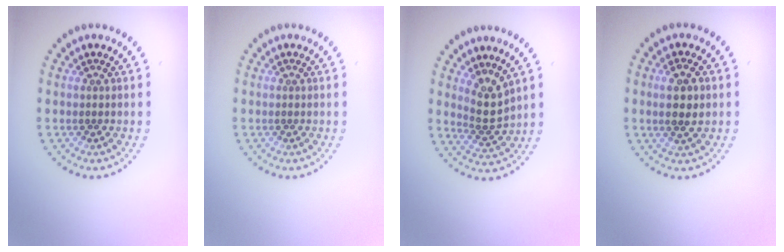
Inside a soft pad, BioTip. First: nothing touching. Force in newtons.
{"total": 0.0}
{"total": 2.8, "press": 2.1, "slide": 1.9}
{"total": 2.8, "press": 2.7, "slide": 0.7}